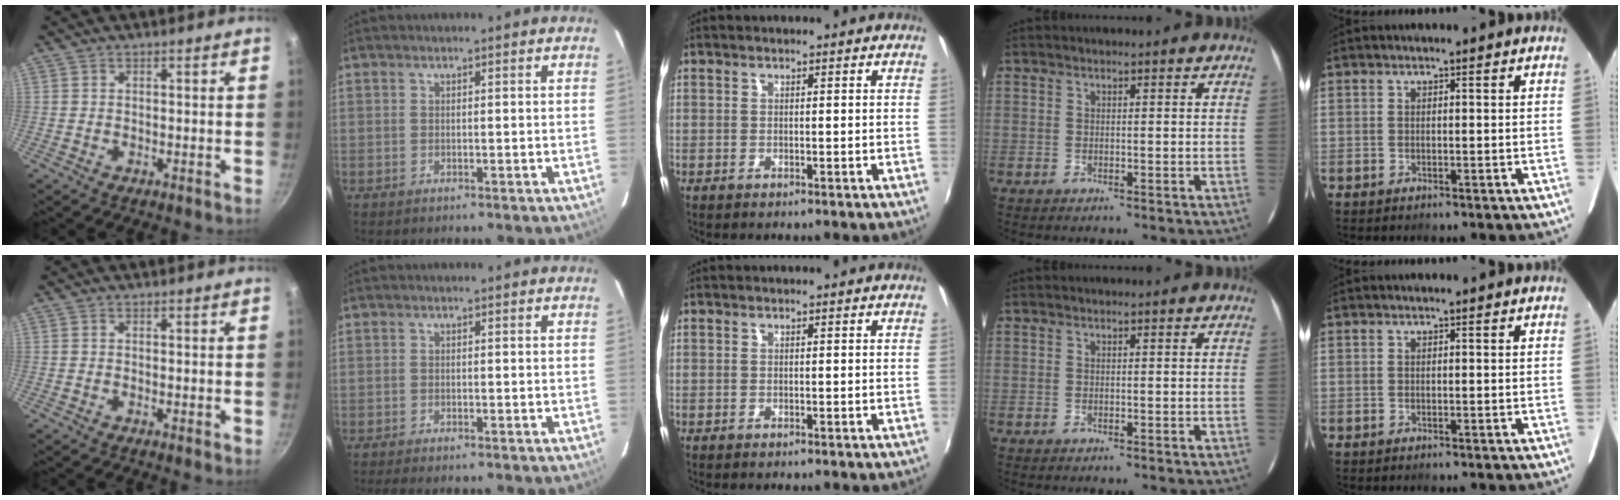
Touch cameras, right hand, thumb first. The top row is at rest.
{"thumb": {"total": 0.8, "force": [0.0, 0.2, 0.8], "torque": [-0.011, -0.002, -0.003]}, "index": {"total": 2.7, "force": [-2.3, 0.3, 1.3], "torque": [-0.033, -0.010, -0.040]}}